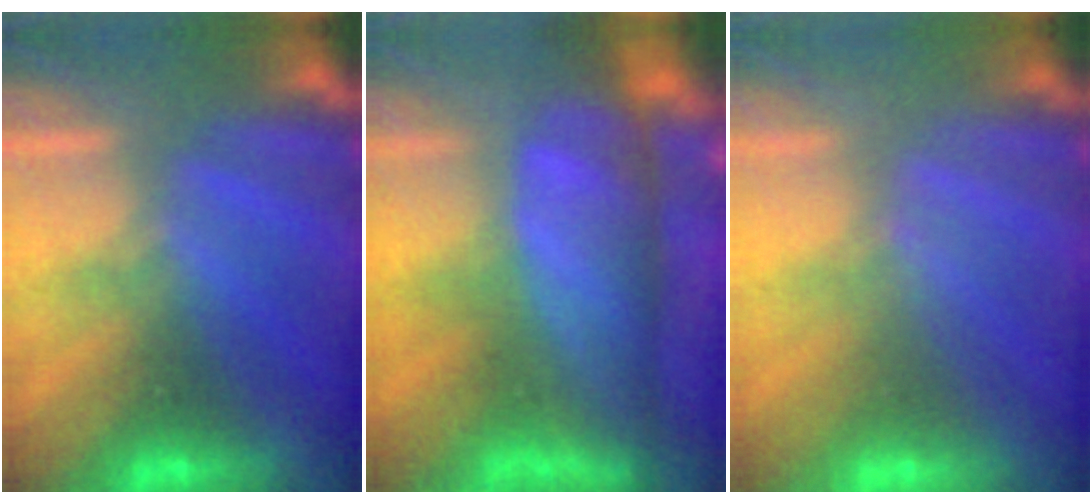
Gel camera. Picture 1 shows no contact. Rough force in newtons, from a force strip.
{"total": 7.8}
{"total": 1.9}